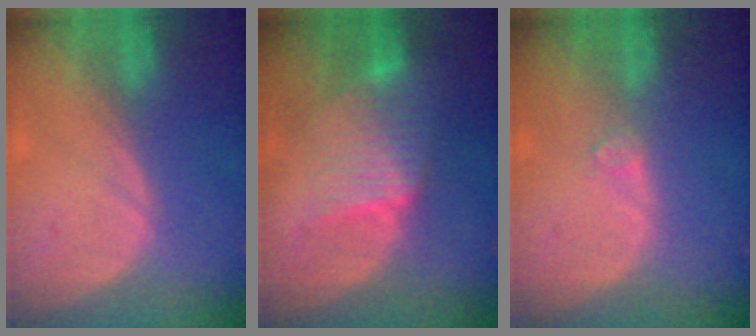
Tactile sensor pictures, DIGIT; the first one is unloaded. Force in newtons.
{"total": 6.5, "press": 6.4, "slide": 0.4}
{"total": 1.2, "press": 1.2, "slide": 0.3}